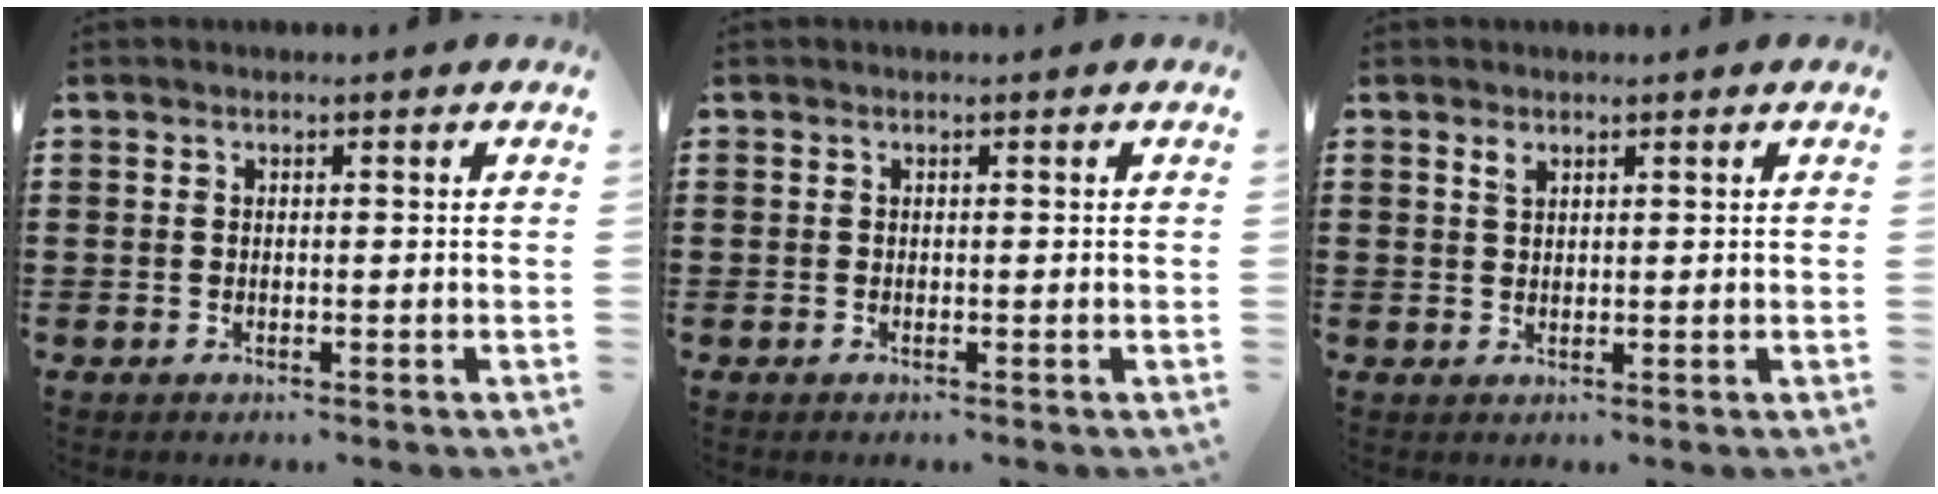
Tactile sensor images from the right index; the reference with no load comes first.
{"total": 0.0}
{"total": 1.2, "force": [0.9, 0.6, 0.6], "torque": [-0.015, 0.003, 0.016]}